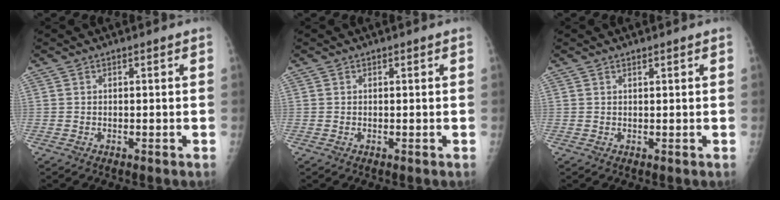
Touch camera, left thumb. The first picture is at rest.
{"total": 0.0}
{"total": 0.5, "force": [0.4, 0.1, 0.2], "torque": [-0.004, -0.003, 0.008]}